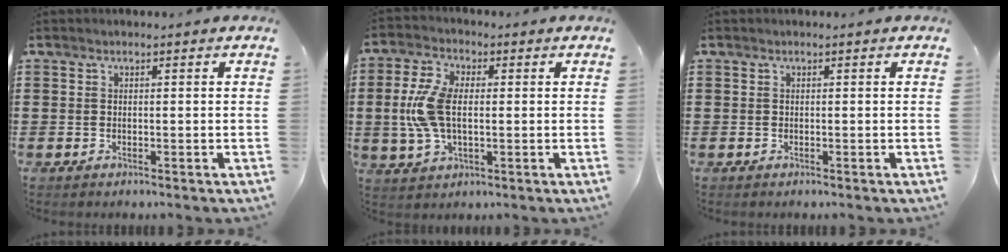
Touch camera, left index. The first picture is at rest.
{"total": 8.6, "force": [0.0, 4.6, 7.3], "torque": [-0.179, 0.002, -0.009]}
{"total": 0.0}